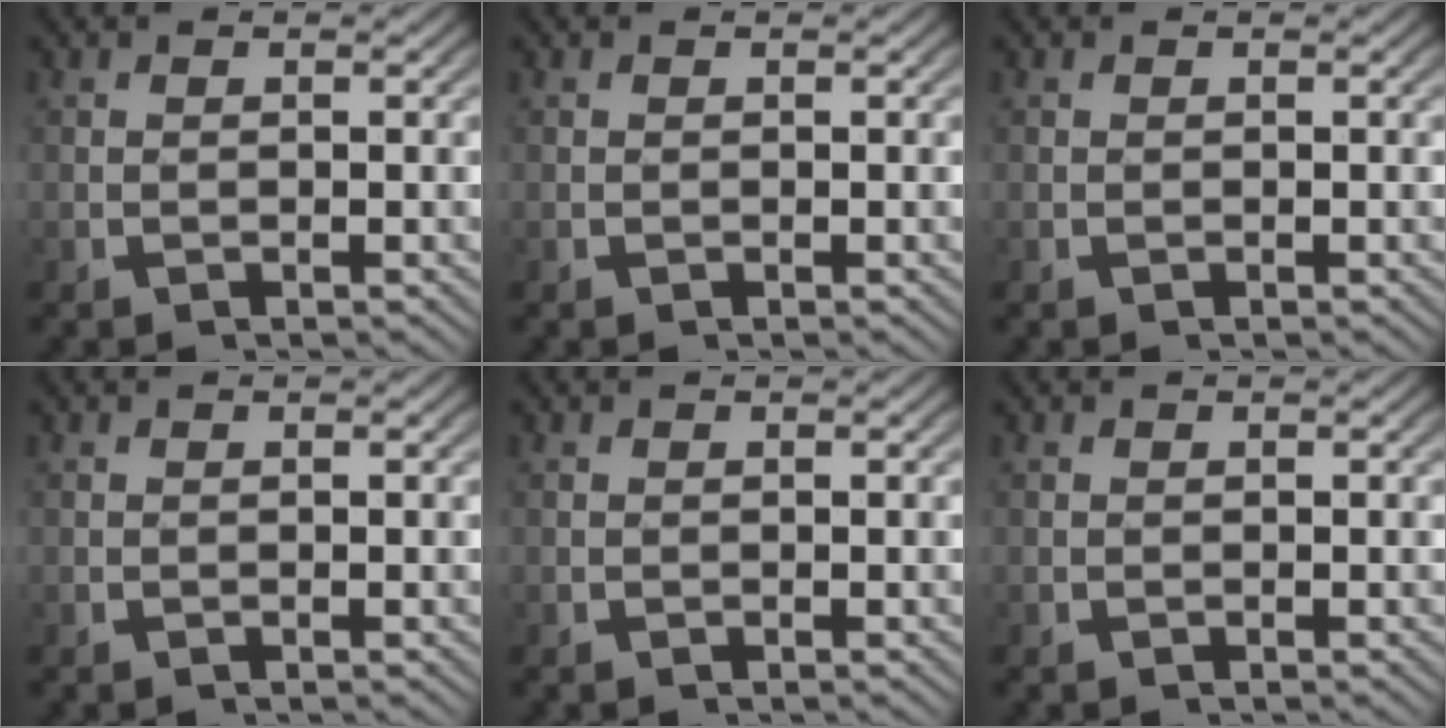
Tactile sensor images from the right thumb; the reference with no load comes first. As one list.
[{"total": 0.0}, {"total": 0.0}, {"total": 0.0}, {"total": 0.0}, {"total": 0.0}]